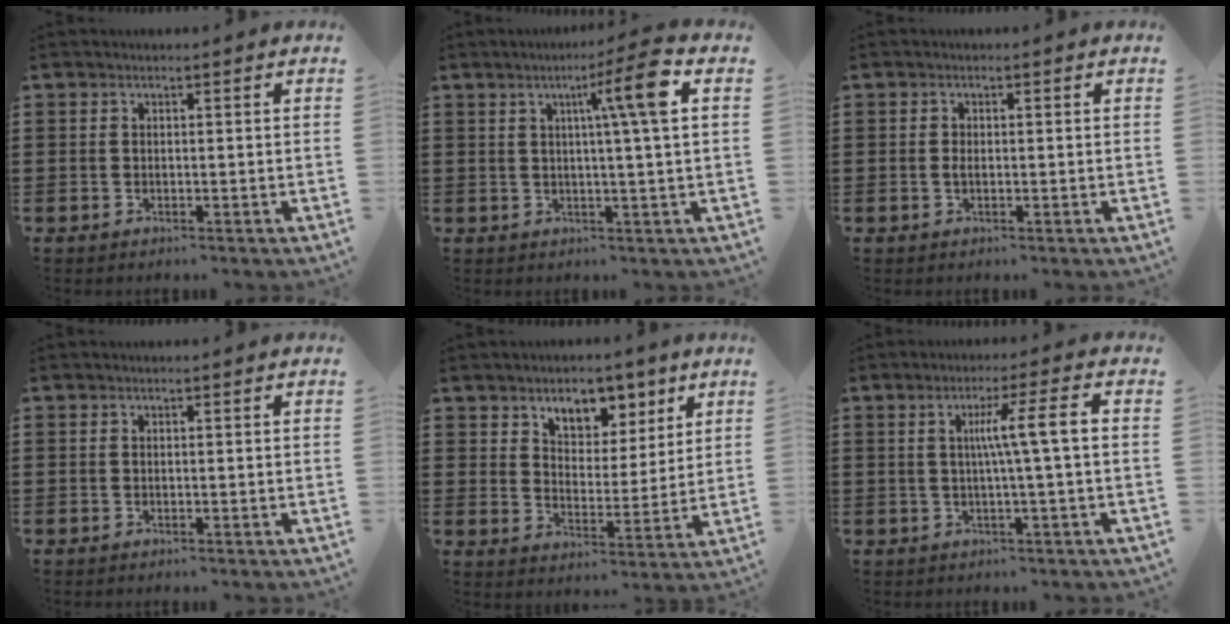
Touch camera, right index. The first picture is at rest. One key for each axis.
{"total": 8.7, "fx": 2.7, "fy": -0.3, "fz": 8.3, "tx": -0.138, "ty": -0.002, "tz": 0.030}
{"total": 0.9, "fx": -0.1, "fy": 0.5, "fz": 0.8, "tx": -0.018, "ty": 0.000, "tz": -0.003}
{"total": 0.0}
{"total": 6.4, "fx": 4.8, "fy": 3.7, "fz": 2.1, "tx": -0.053, "ty": -0.012, "tz": 0.083}
{"total": 6.9, "fx": 0.4, "fy": -0.2, "fz": 6.9, "tx": -0.128, "ty": 0.002, "tz": -0.003}